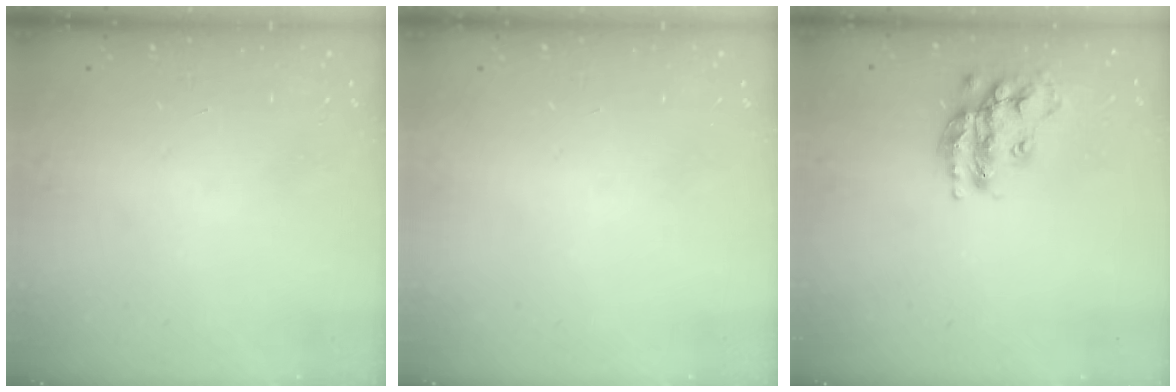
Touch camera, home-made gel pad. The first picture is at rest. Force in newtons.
{"total": 0.0}
{"total": 16.3, "press": 16.3, "slide": 0.8}